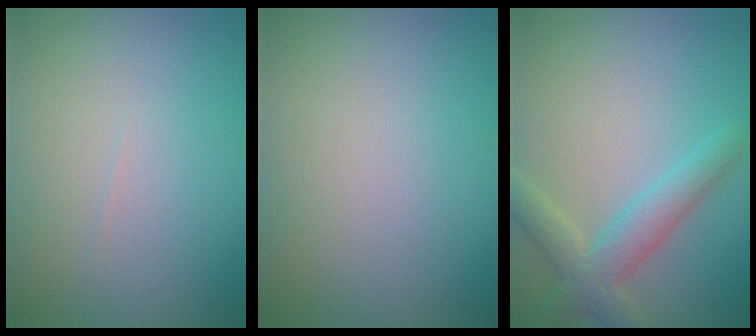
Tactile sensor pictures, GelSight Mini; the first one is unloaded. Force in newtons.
{"total": 0.0}
{"total": 3.9, "press": 3.9, "slide": 0.2}